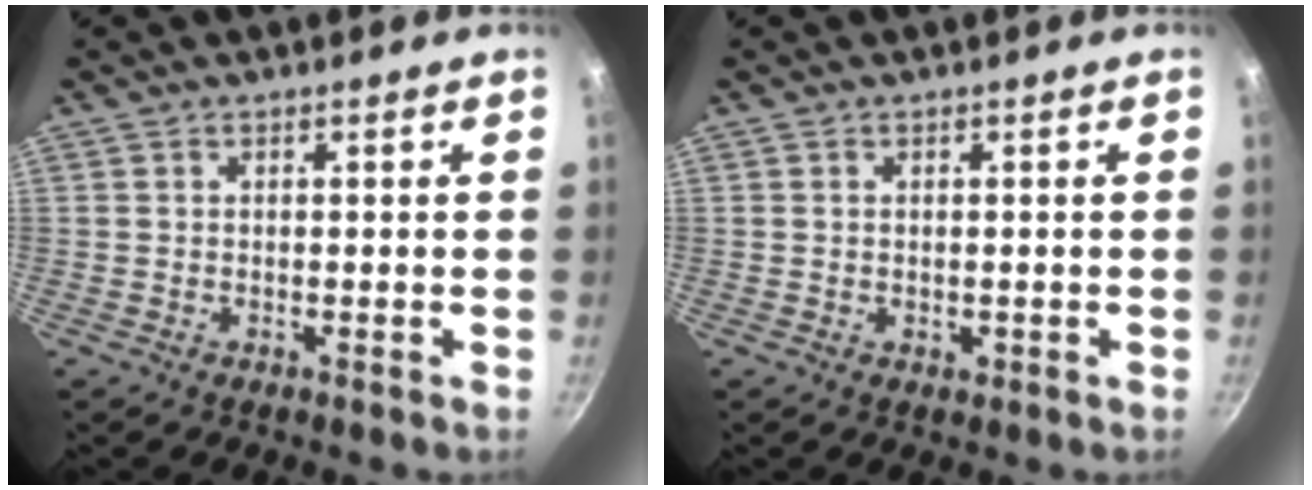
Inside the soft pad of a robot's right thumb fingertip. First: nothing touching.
{"total": 0.7, "force": [-0.1, 0.5, 0.5], "torque": [-0.004, -0.001, -0.001]}